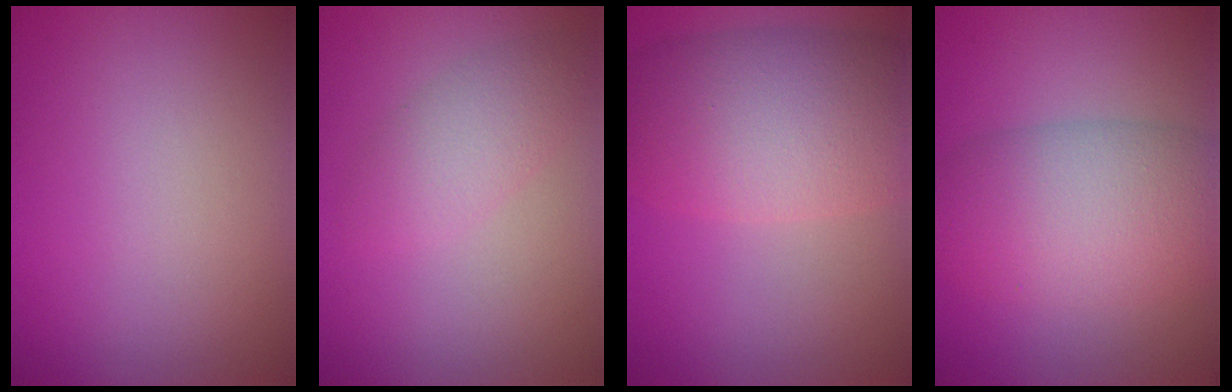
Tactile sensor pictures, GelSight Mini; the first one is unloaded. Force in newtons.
{"total": 2.7, "press": 2.7, "slide": 0.0}
{"total": 8.9, "press": 8.9, "slide": 0.4}
{"total": 7.8, "press": 7.8, "slide": 0.3}